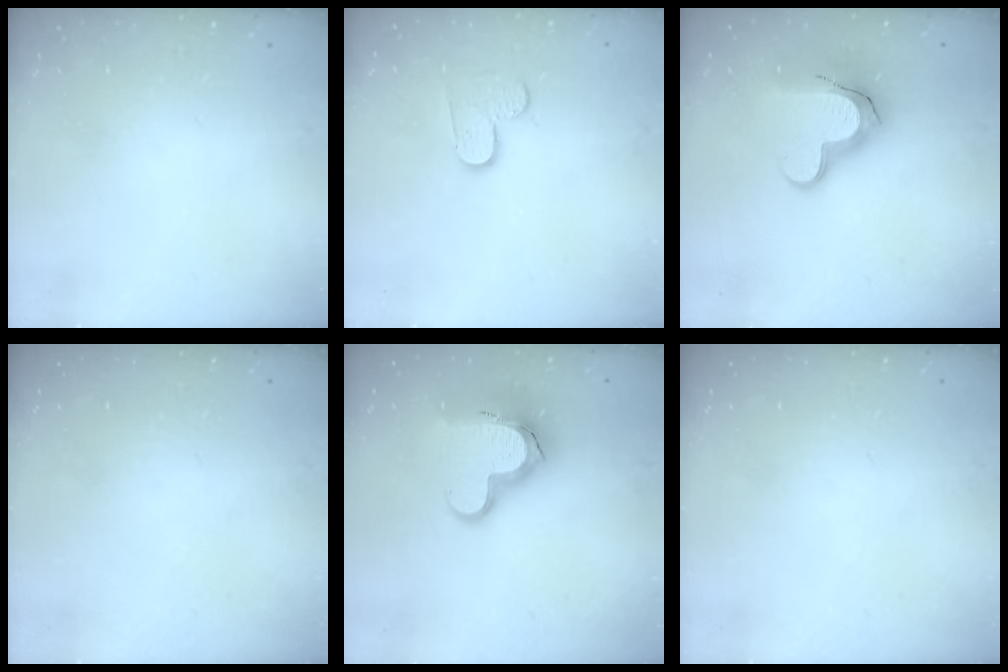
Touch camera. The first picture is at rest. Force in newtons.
{"total": 4.2, "press": 4.2, "slide": 0.4}
{"total": 15.2, "press": 15.1, "slide": 1.1}
{"total": 0.0}
{"total": 15.6, "press": 15.5, "slide": 1.3}
{"total": 0.0}